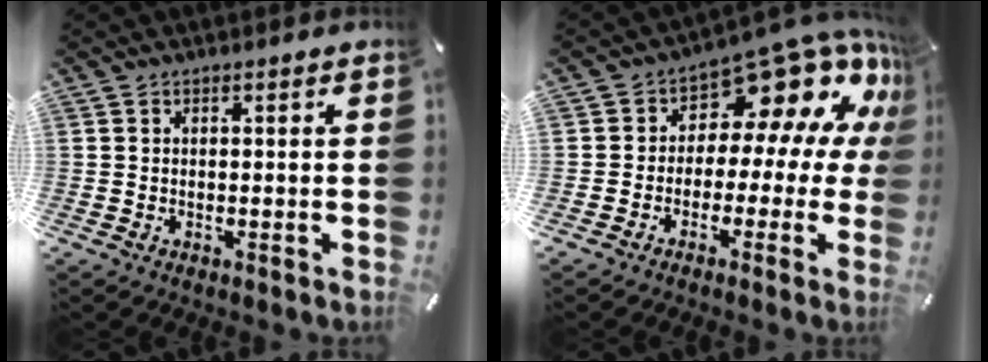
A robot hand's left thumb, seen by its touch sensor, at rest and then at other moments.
{"total": 13.9, "force": [8.0, 7.6, 8.5], "torque": [-0.130, -0.073, 0.134]}